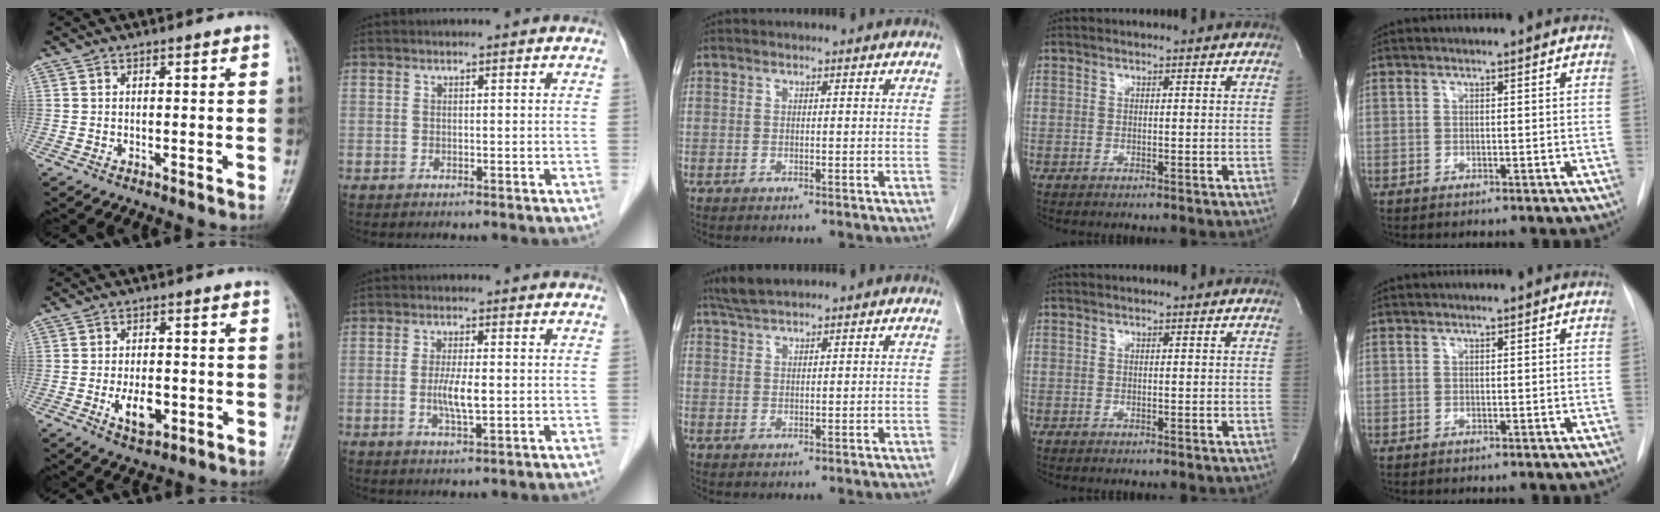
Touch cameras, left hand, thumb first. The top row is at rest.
{"thumb": {"total": 6.2, "force": [-1.8, 3.3, 4.9], "torque": [-0.076, 0.001, -0.025]}, "index": {"total": 4.2, "force": [-0.4, 0.6, 4.1], "torque": [-0.084, -0.007, -0.007]}, "middle": {"total": 3.7, "force": [3.4, 0.4, 1.5], "torque": [-0.036, 0.014, 0.067]}}